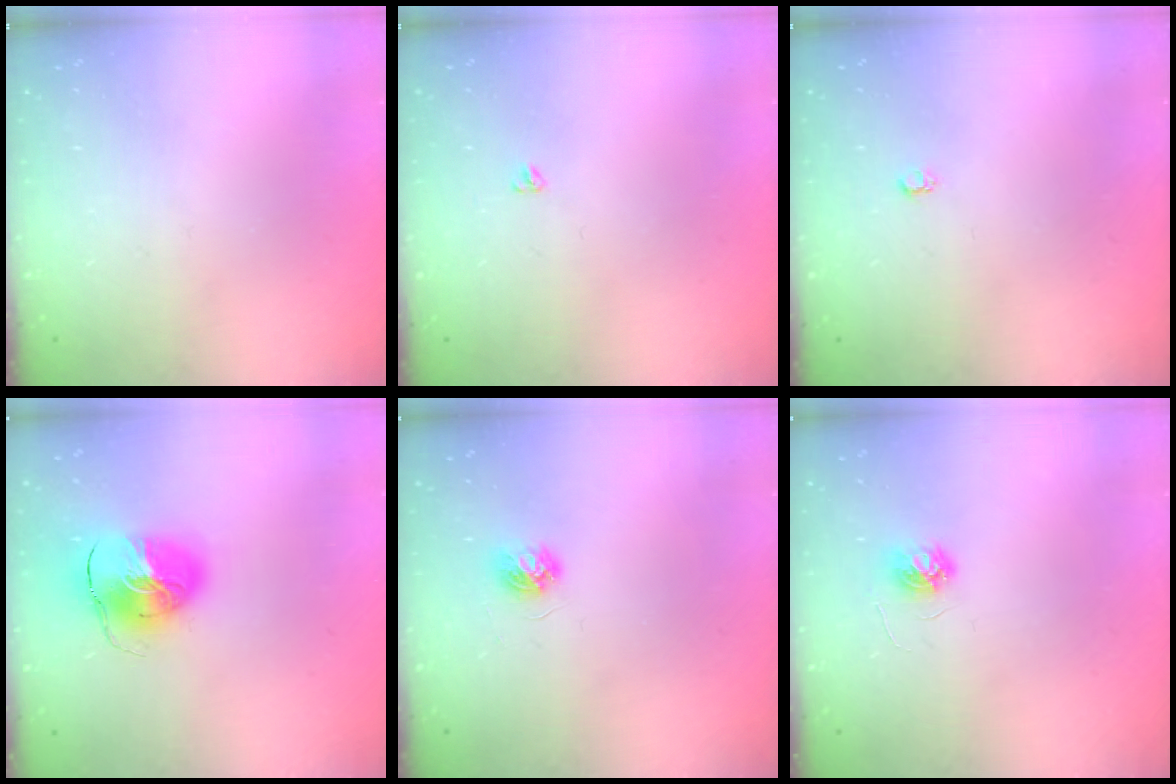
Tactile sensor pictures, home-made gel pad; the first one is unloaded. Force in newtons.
{"total": 3.1, "press": 3.0, "slide": 0.4}
{"total": 2.6, "press": 2.6, "slide": 0.4}
{"total": 11.2, "press": 11.0, "slide": 1.7}
{"total": 4.6, "press": 4.6, "slide": 0.5}
{"total": 3.7, "press": 3.7, "slide": 0.3}